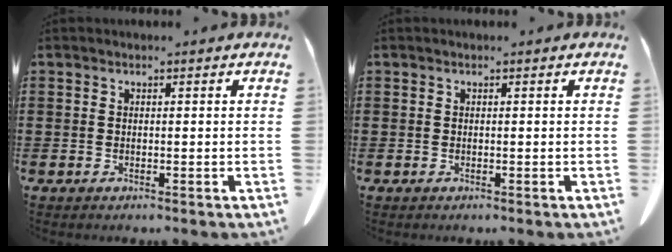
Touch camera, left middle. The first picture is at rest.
{"total": 0.0}